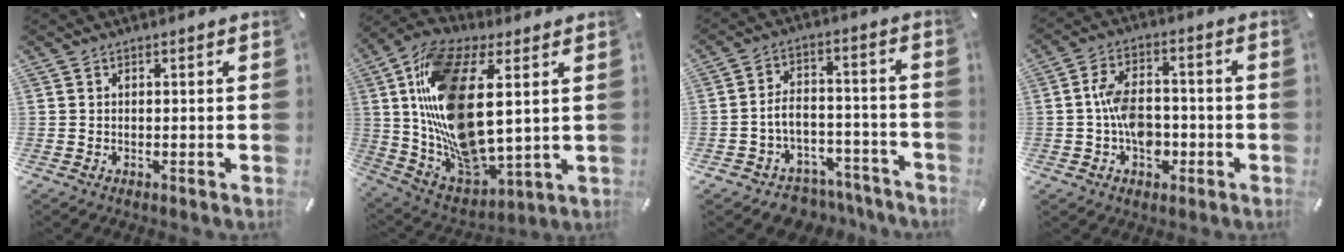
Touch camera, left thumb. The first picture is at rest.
{"total": 21.3, "force": [5.0, 11.5, 17.2], "torque": [-0.373, -0.029, 0.092]}
{"total": 7.7, "force": [-3.4, 6.2, 3.1], "torque": [-0.051, 0.029, -0.055]}
{"total": 9.5, "force": [-2.1, 6.7, 6.4], "torque": [-0.110, 0.015, -0.036]}